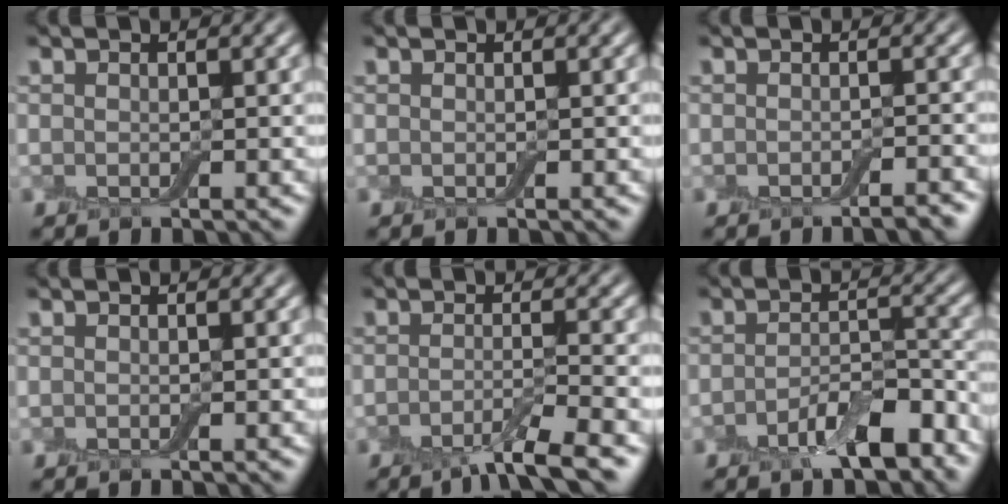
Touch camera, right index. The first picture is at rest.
{"total": 0.0}
{"total": 1.7, "force": [-1.2, 0.3, 1.2], "torque": [-0.008, 0.001, -0.019]}
{"total": 0.0}
{"total": 4.2, "force": [-2.6, 0.8, 3.3], "torque": [-0.048, -0.004, -0.053]}
{"total": 4.9, "force": [-2.9, 2.0, 3.5], "torque": [-0.055, 0.006, -0.049]}